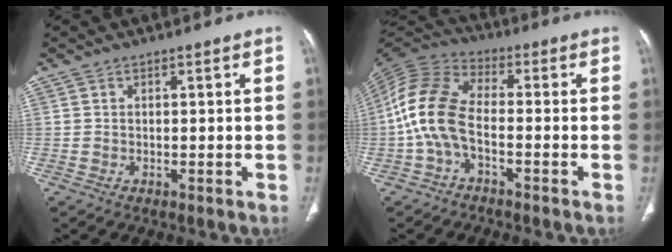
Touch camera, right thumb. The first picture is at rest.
{"total": 11.2, "force": [-2.4, 6.1, 9.1], "torque": [-0.194, 0.035, -0.062]}